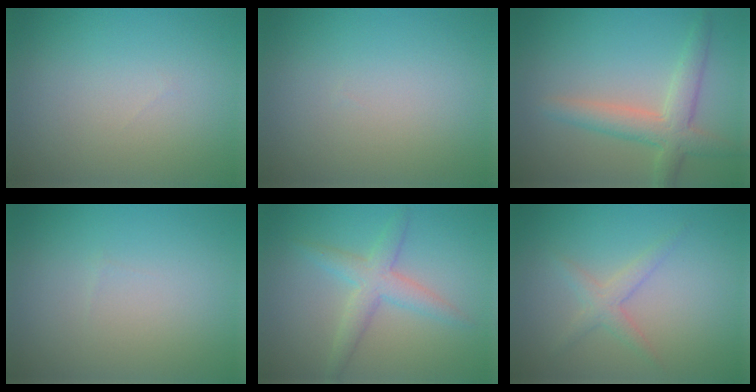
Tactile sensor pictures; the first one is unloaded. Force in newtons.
{"total": 0.0}
{"total": 3.9, "press": 3.9, "slide": 0.2}
{"total": 0.0}
{"total": 3.2, "press": 3.2, "slide": 0.0}
{"total": 1.9, "press": 1.9, "slide": 0.1}